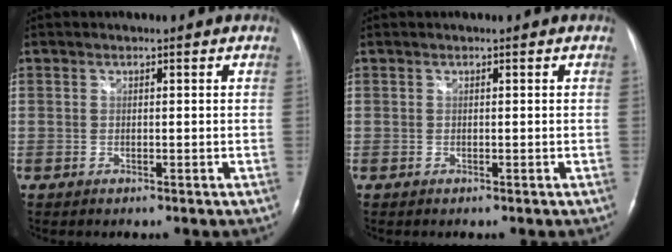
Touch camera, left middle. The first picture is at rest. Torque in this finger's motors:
{"motor_torque": [-0.03, -0.03, 0.05, 0.00]}